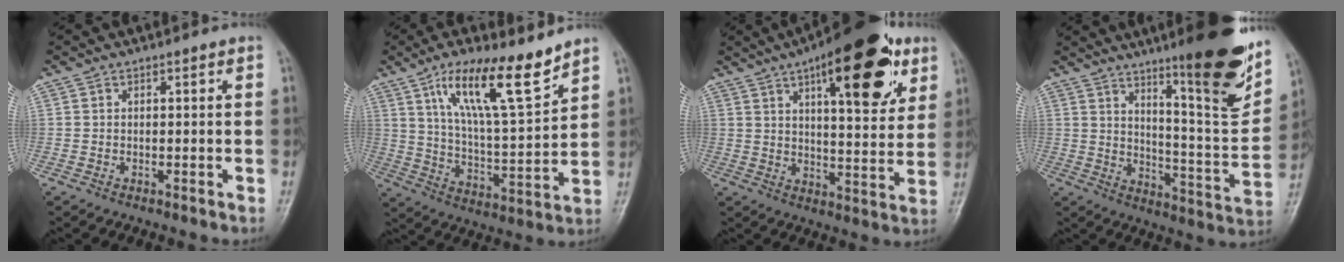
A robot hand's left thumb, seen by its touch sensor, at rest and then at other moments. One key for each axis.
{"total": 15.6, "fx": 9.9, "fy": 3.5, "fz": 11.5, "tx": -0.184, "ty": -0.054, "tz": 0.185}
{"total": 21.2, "fx": 10.4, "fy": 7.7, "fz": 16.8, "tx": -0.210, "ty": -0.026, "tz": 0.148}
{"total": 19.5, "fx": 12.0, "fy": 3.0, "fz": 15.0, "tx": -0.177, "ty": -0.073, "tz": 0.184}